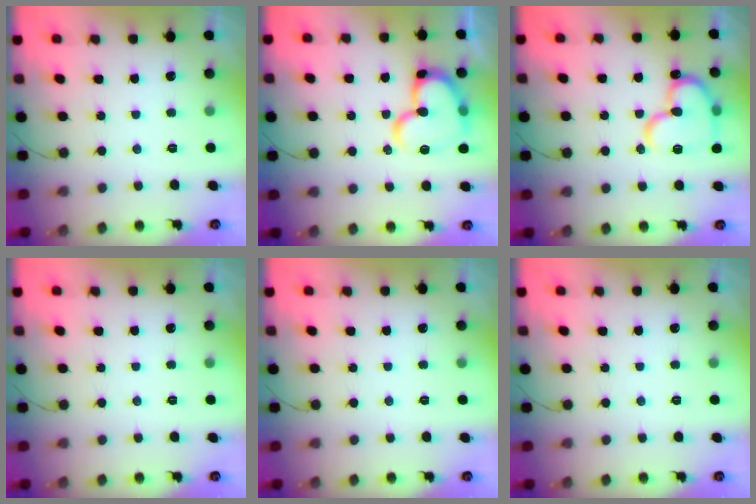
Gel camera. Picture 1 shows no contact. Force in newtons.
{"total": 17.8, "press": 17.6, "slide": 2.1}
{"total": 17.2, "press": 17.1, "slide": 1.6}
{"total": 0.0}
{"total": 0.0}
{"total": 0.0}